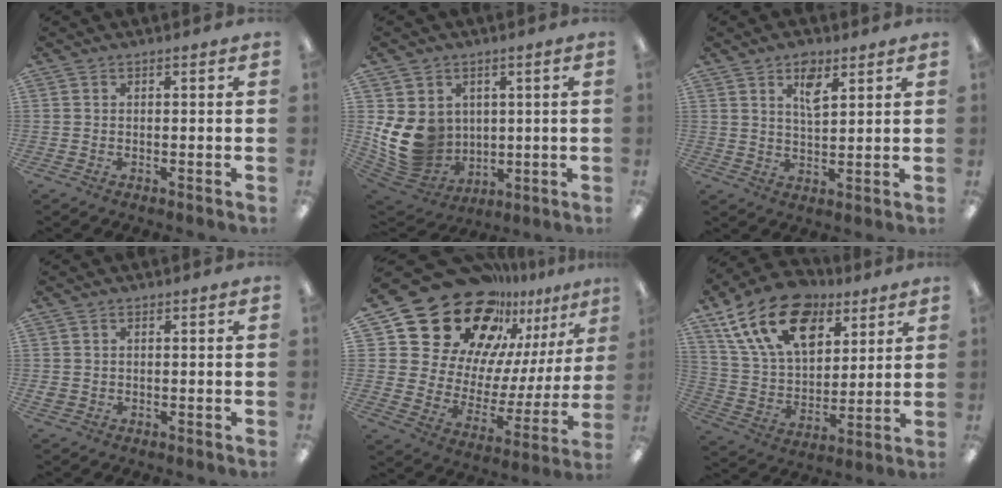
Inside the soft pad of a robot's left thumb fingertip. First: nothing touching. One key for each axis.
{"total": 12.6, "fx": 1.3, "fy": 11.1, "fz": 5.8, "tx": -0.139, "ty": -0.021, "tz": 0.035}
{"total": 5.8, "fx": 3.5, "fy": 2.5, "fz": 3.8, "tx": -0.053, "ty": -0.013, "tz": 0.056}
{"total": 1.4, "fx": 0.3, "fy": 1.3, "fz": 0.6, "tx": -0.012, "ty": 0.004, "tz": 0.003}
{"total": 26.4, "fx": 20.5, "fy": 13.2, "fz": 10.2, "tx": -0.177, "ty": -0.149, "tz": 0.385}
{"total": 20.4, "fx": 11.3, "fy": 12.2, "fz": 11.8, "tx": -0.206, "ty": -0.043, "tz": 0.206}